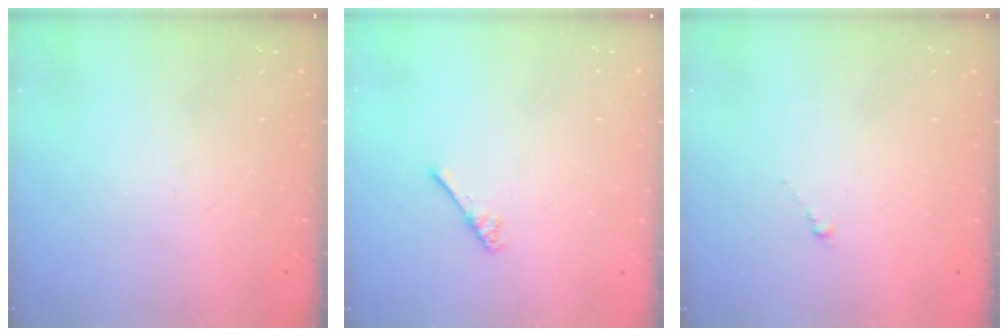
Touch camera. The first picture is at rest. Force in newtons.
{"total": 2.9, "press": 2.9, "slide": 0.4}
{"total": 0.0}